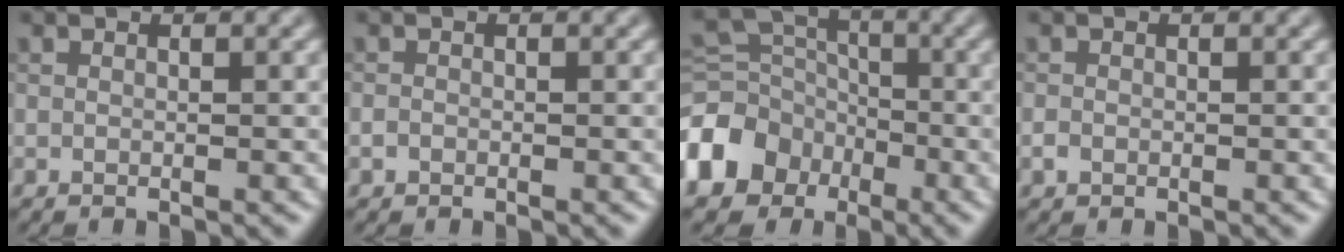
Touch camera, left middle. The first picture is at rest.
{"total": 0.6, "force": [-0.3, 0.5, 0.2], "torque": [-0.001, -0.002, -0.007]}
{"total": 8.5, "force": [-4.5, 6.4, 3.2], "torque": [-0.082, -0.004, -0.097]}
{"total": 0.7, "force": [-0.3, 0.6, 0.3], "torque": [-0.003, -0.002, -0.007]}